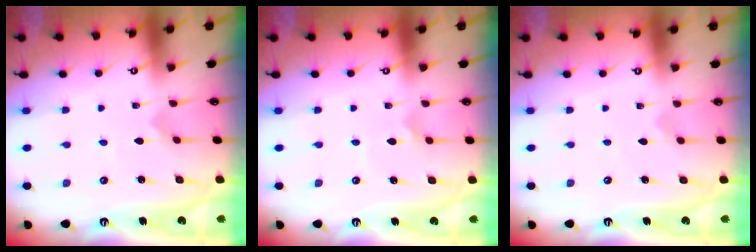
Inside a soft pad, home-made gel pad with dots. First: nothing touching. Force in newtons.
{"total": 1.4, "press": 1.4, "slide": 0.1}
{"total": 1.9, "press": 1.8, "slide": 0.3}